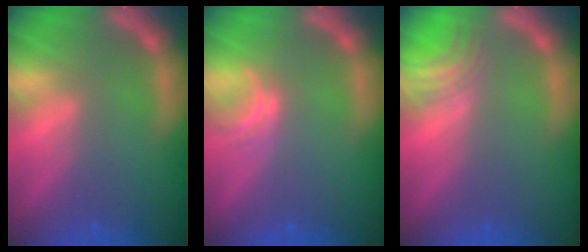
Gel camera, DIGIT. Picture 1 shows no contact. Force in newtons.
{"total": 1.5}
{"total": 3.0}